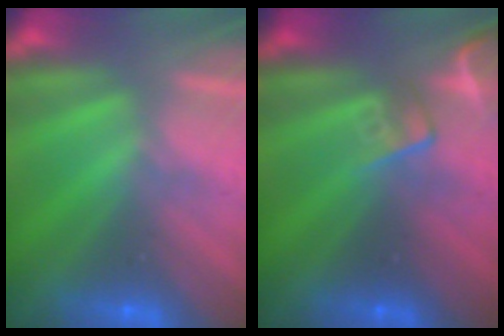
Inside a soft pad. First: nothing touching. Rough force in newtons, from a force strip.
{"total": 2.4}